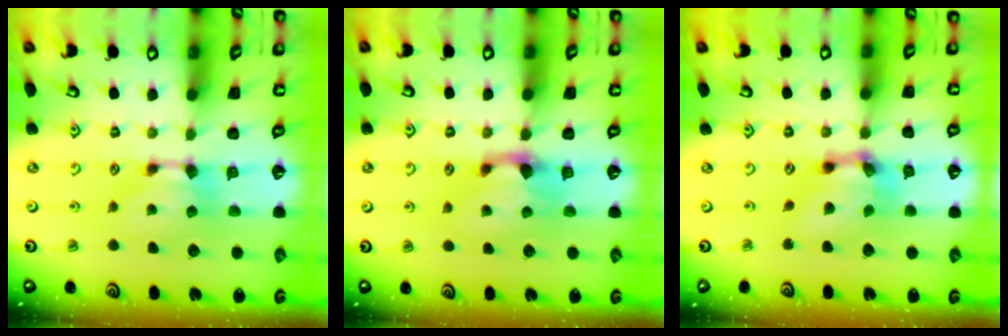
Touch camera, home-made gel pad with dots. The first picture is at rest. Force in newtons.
{"total": 1.4, "press": 0.9, "slide": 1.0}
{"total": 6.6, "press": 6.2, "slide": 2.3}